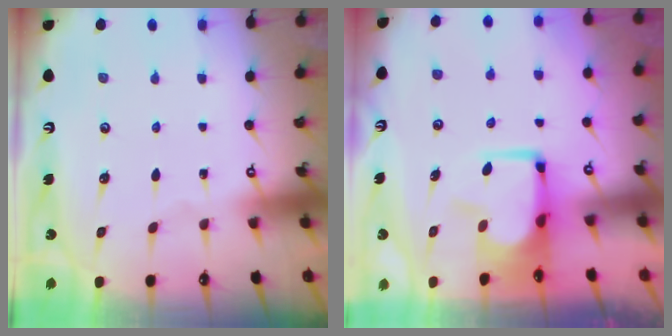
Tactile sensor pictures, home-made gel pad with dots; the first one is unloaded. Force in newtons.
{"total": 3.8, "press": 3.7, "slide": 0.7}